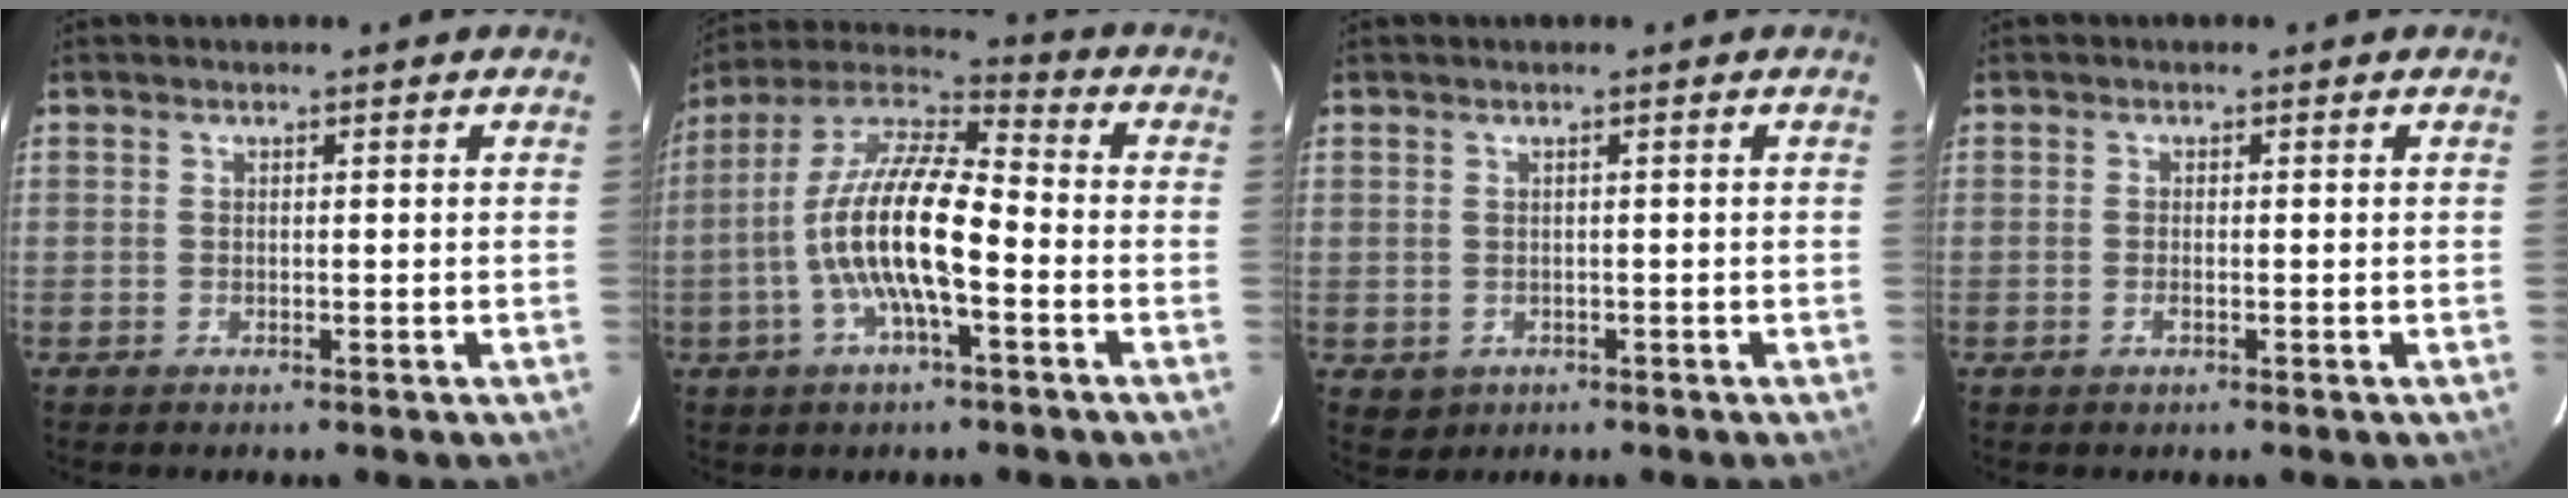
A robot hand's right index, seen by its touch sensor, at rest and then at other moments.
{"total": 15.7, "force": [-3.9, 4.2, 14.6], "torque": [-0.278, 0.001, -0.080]}
{"total": 2.4, "force": [-0.3, 2.3, 0.7], "torque": [-0.012, -0.002, 0.006]}
{"total": 1.0, "force": [-0.4, 0.3, 0.9], "torque": [-0.020, 0.001, -0.007]}